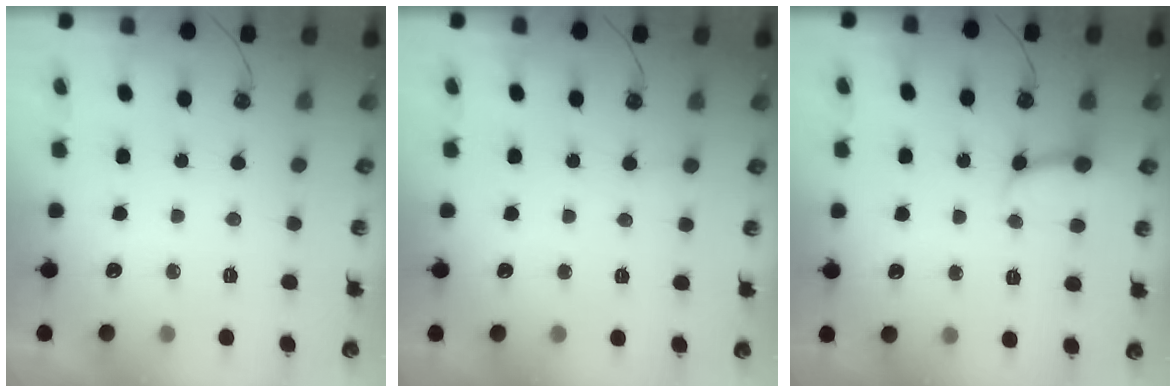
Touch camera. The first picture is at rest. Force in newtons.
{"total": 2.9, "press": 2.9, "slide": 0.2}
{"total": 7.8, "press": 7.7, "slide": 0.9}